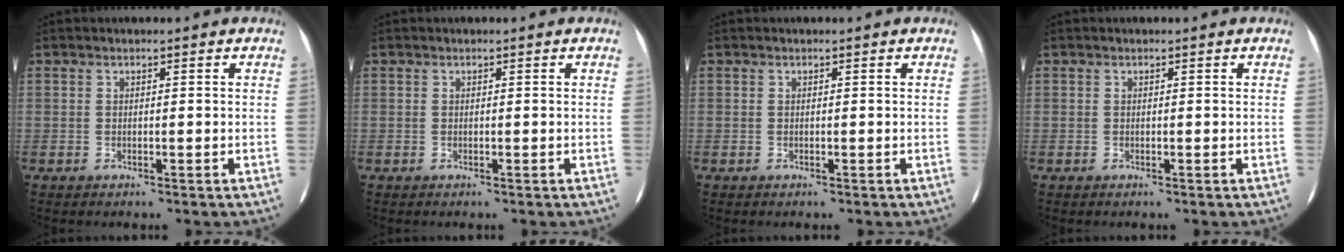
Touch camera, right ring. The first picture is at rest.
{"total": 0.0}
{"total": 0.0}
{"total": 0.0}